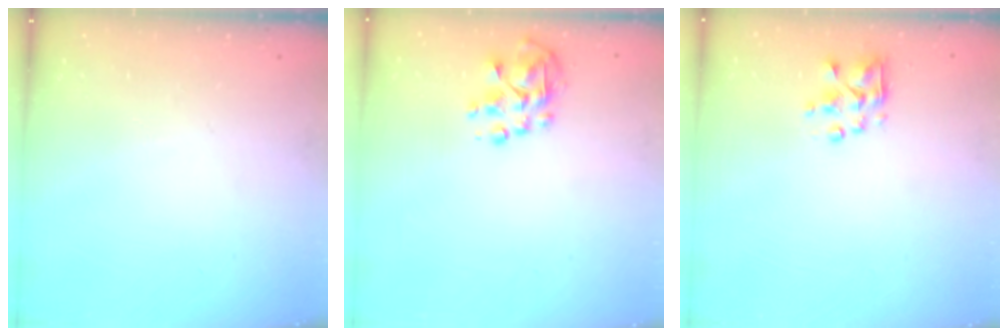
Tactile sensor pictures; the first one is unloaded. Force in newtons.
{"total": 5.9, "press": 5.8, "slide": 1.2}
{"total": 3.8, "press": 3.8, "slide": 0.6}